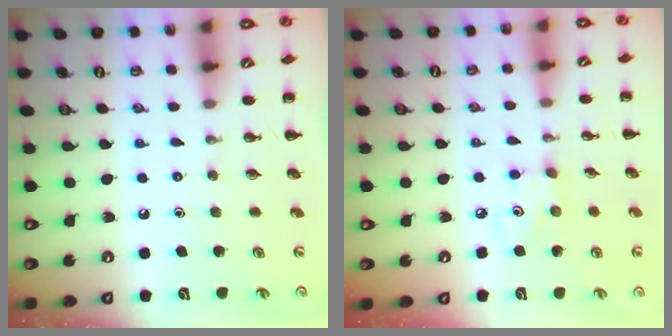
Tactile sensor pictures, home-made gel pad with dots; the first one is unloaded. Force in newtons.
{"total": 3.1, "press": 3.0, "slide": 0.6}